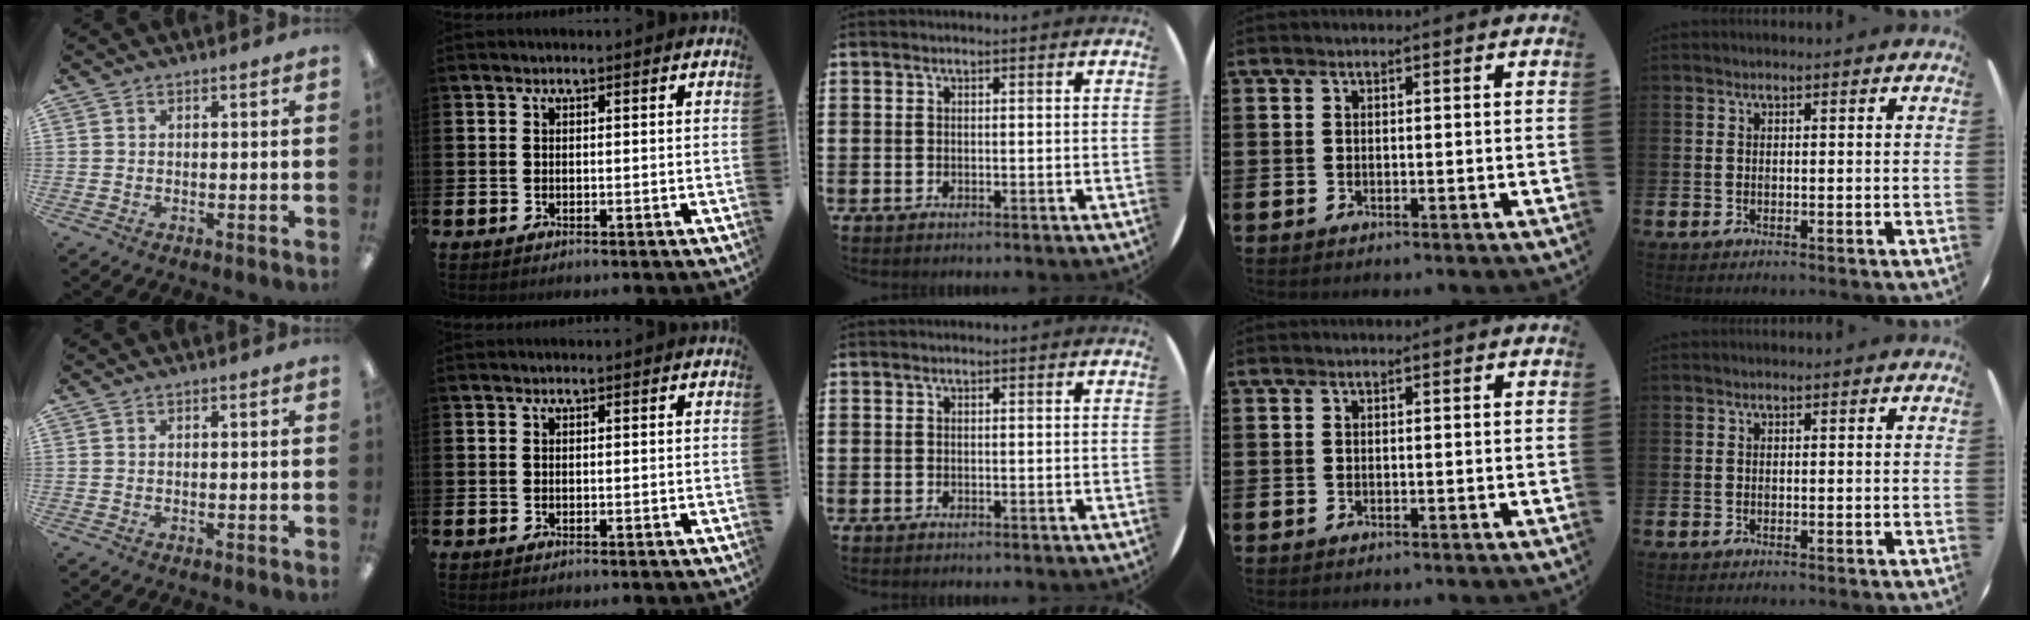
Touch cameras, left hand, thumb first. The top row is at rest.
{}